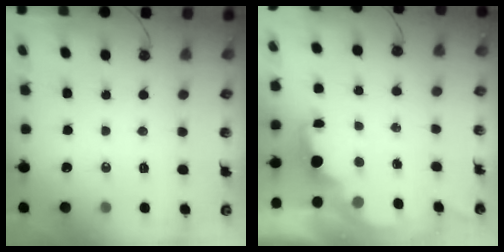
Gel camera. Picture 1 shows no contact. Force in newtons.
{"total": 1.9, "press": 1.7, "slide": 0.8}